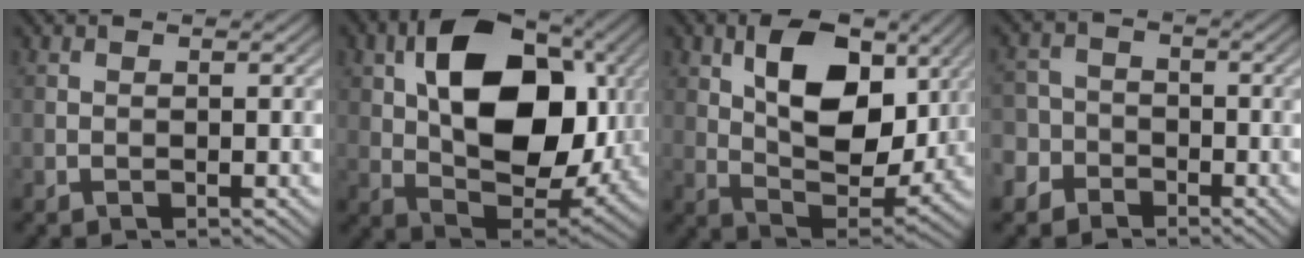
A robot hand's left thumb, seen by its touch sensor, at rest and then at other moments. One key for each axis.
{"total": 15.9, "fx": 3.3, "fy": 9.9, "fz": 11.9, "tx": -0.205, "ty": 0.000, "tz": 0.060}
{"total": 12.4, "fx": 4.3, "fy": 7.1, "fz": 9.2, "tx": -0.163, "ty": 0.000, "tz": 0.074}
{"total": 5.3, "fx": -3.0, "fy": 4.3, "fz": 1.1, "tx": -0.019, "ty": -0.002, "tz": -0.078}